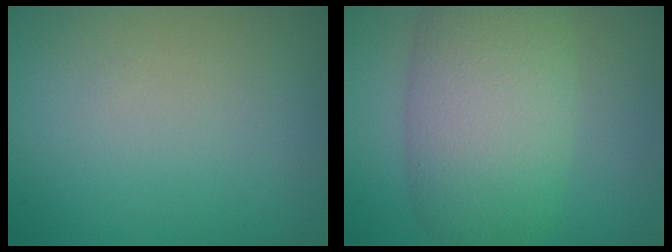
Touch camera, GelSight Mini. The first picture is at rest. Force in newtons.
{"total": 8.6, "press": 8.6, "slide": 0.3}